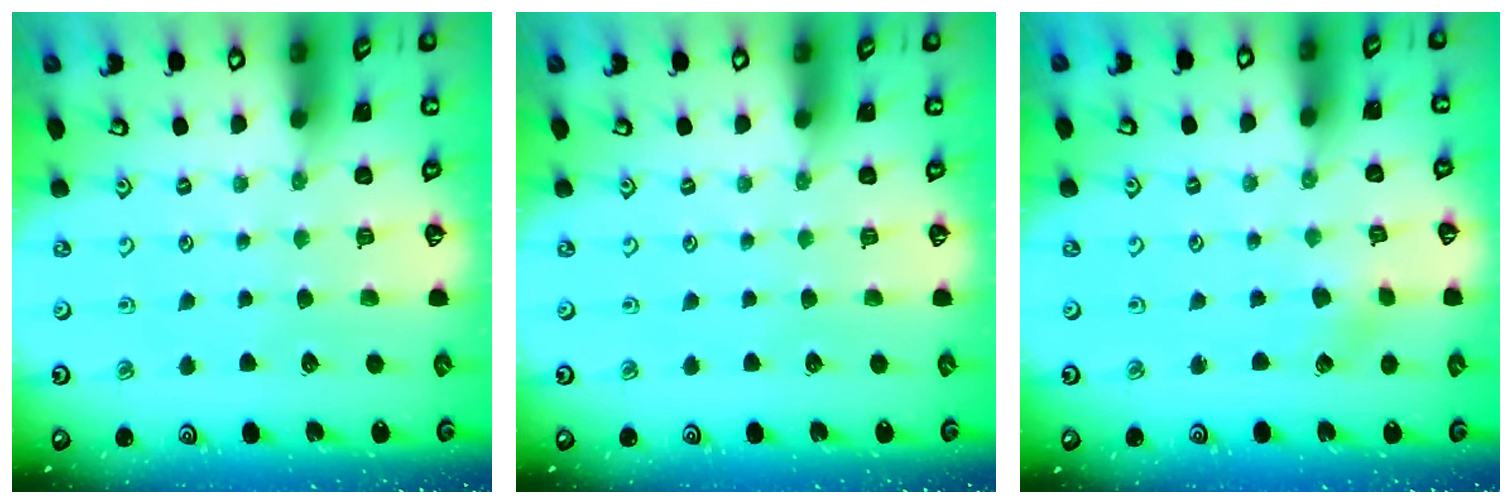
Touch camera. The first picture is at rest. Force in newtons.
{"total": 0.0}
{"total": 2.3, "press": 2.3, "slide": 0.4}